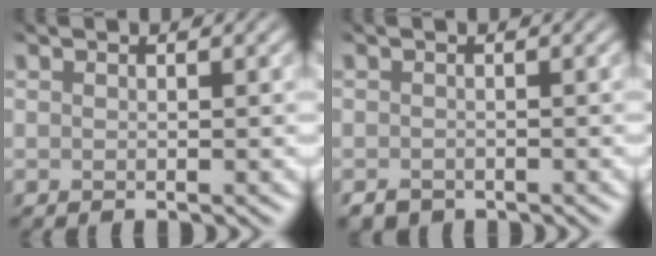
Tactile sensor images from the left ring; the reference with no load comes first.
{"total": 0.8, "force": [-0.7, 0.3, 0.2], "torque": [-0.013, 0.002, -0.001]}